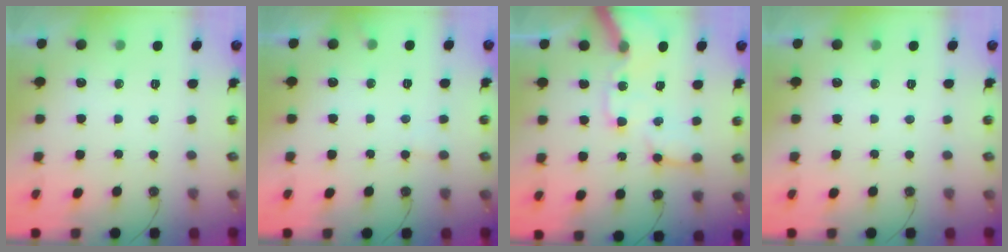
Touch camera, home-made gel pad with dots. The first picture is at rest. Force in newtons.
{"total": 5.0, "press": 5.0, "slide": 0.4}
{"total": 16.4, "press": 16.2, "slide": 2.5}
{"total": 0.0}